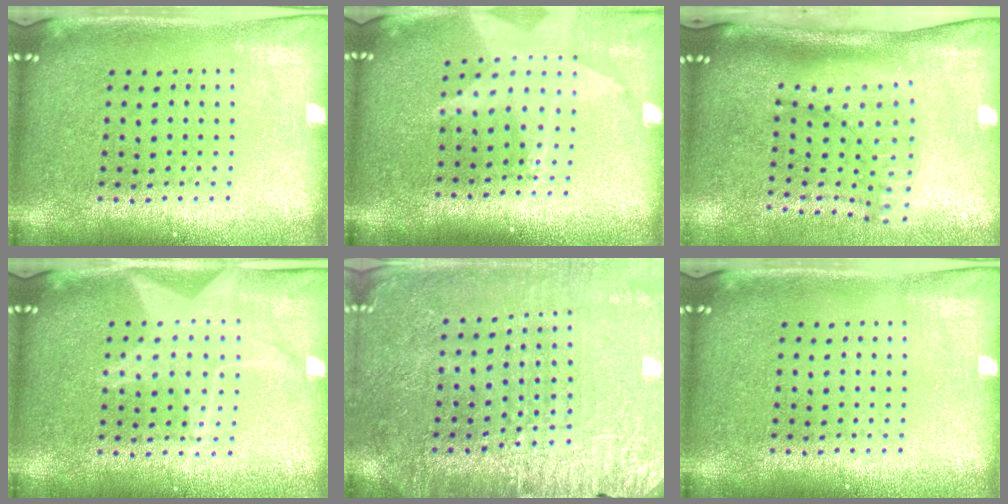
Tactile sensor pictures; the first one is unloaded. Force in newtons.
{"total": 1.8, "press": 1.5, "slide": 1.0}
{"total": 2.0, "press": 1.5, "slide": 1.3}
{"total": 1.3, "press": 1.3, "slide": 0.1}
{"total": 2.9, "press": 2.9, "slide": 0.4}
{"total": 0.0}